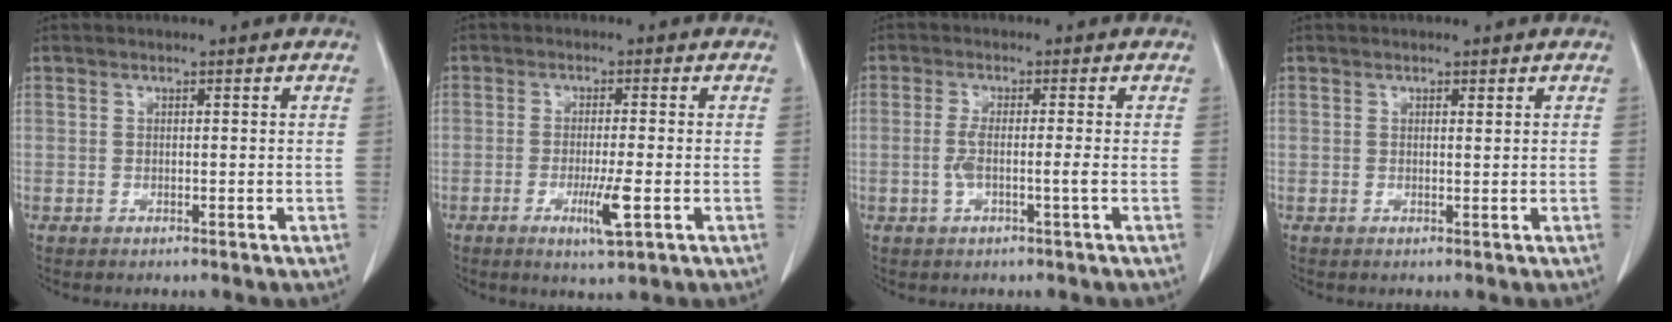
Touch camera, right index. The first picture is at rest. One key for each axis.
{"total": 5.2, "fx": -1.8, "fy": 0.1, "fz": 4.8, "tx": -0.089, "ty": -0.012, "tz": -0.029}
{"total": 3.1, "fx": -0.8, "fy": -0.1, "fz": 3.0, "tx": -0.065, "ty": 0.001, "tz": -0.014}
{"total": 0.7, "fx": 0.5, "fy": 0.1, "fz": 0.5, "tx": -0.010, "ty": -0.006, "tz": 0.008}